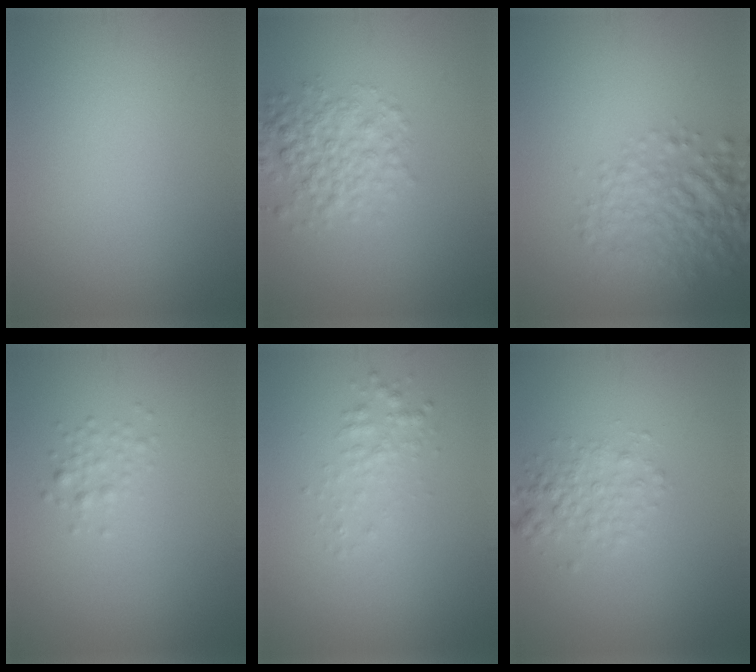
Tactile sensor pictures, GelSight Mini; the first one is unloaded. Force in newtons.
{"total": 3.8, "press": 3.8, "slide": 0.1}
{"total": 4.7, "press": 4.7, "slide": 0.1}
{"total": 1.2, "press": 1.2, "slide": 0.1}
{"total": 1.6, "press": 1.6, "slide": 0.0}
{"total": 2.4, "press": 2.4, "slide": 0.1}